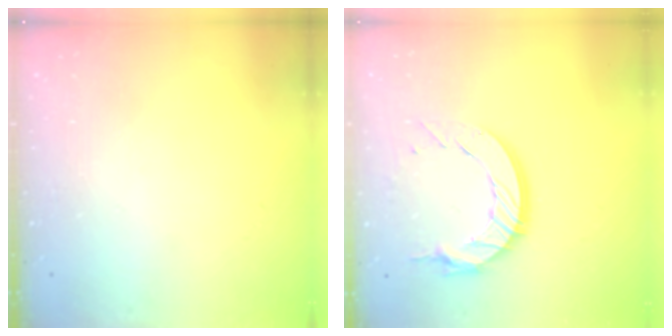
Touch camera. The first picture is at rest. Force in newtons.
{"total": 12.5, "press": 12.4, "slide": 0.9}